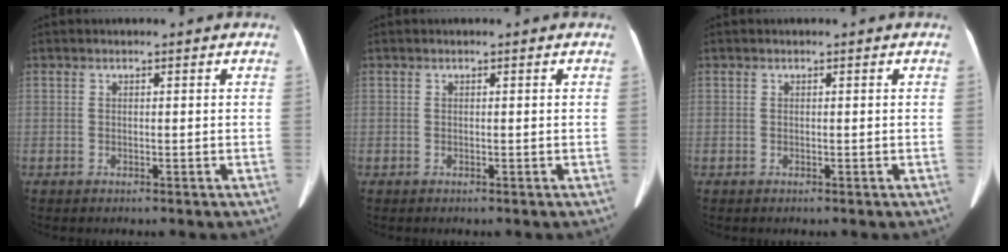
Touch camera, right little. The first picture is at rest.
{"total": 0.0}
{"total": 0.0}